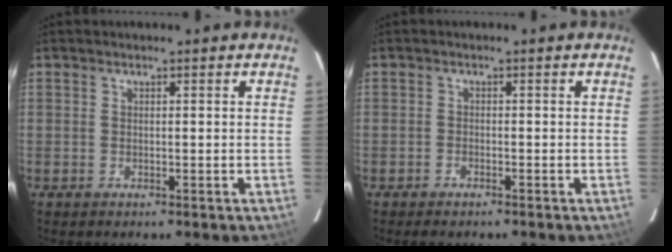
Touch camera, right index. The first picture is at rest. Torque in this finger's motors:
{"motor_torque": [0.24, -0.21, -0.06, -0.01]}